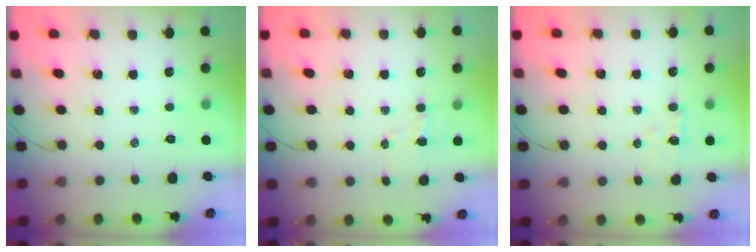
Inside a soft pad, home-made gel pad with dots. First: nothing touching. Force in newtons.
{"total": 3.4, "press": 3.2, "slide": 1.0}
{"total": 2.1, "press": 2.0, "slide": 0.7}